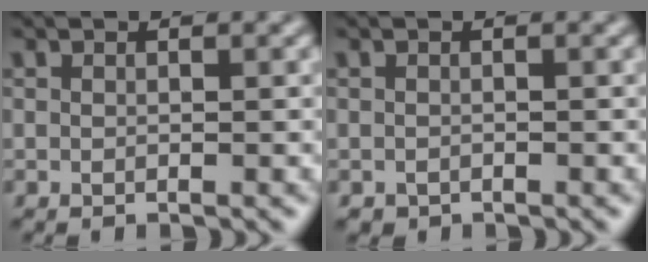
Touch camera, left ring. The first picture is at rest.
{"total": 0.5, "force": [-0.4, 0.3, 0.0], "torque": [0.002, -0.005, -0.005]}